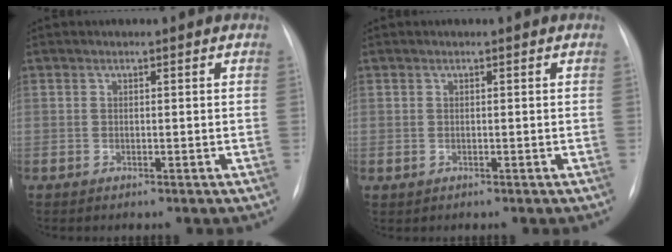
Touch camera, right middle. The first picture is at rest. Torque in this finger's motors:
{"motor_torque": [0.19, 0.01, -0.01, -0.01]}